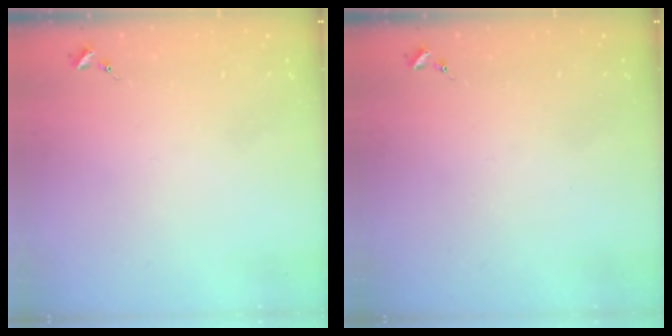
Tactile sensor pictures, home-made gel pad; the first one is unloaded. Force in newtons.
{"total": 0.0}